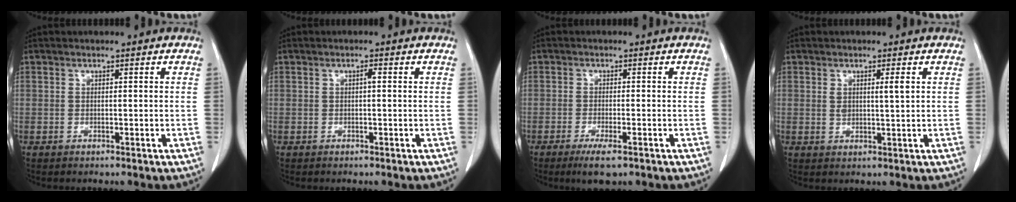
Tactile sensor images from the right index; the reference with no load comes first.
{"total": 0.8, "force": [0.1, 0.1, 0.8], "torque": [-0.014, 0.001, 0.001]}
{"total": 4.2, "force": [-2.6, 0.7, 3.2], "torque": [-0.059, -0.010, -0.042]}
{"total": 2.7, "force": [1.0, 0.4, 2.4], "torque": [-0.041, -0.002, 0.017]}